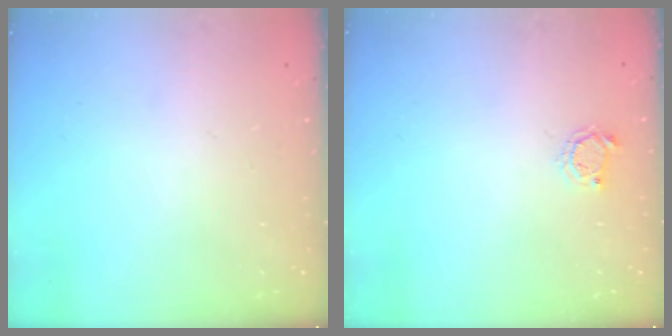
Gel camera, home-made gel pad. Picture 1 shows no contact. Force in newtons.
{"total": 3.6, "press": 3.5, "slide": 0.5}